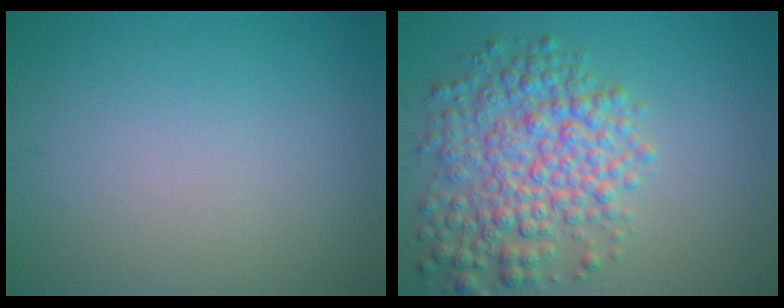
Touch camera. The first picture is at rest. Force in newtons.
{"total": 6.6, "press": 6.6, "slide": 0.2}